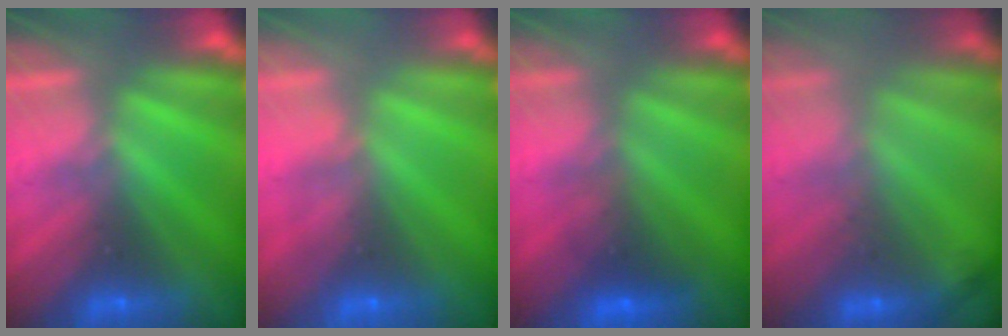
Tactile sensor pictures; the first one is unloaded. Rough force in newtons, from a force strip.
{"total": 5.1}
{"total": 6.6}
{"total": 3.3}